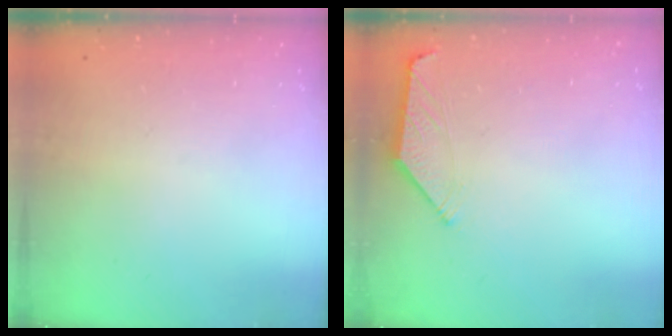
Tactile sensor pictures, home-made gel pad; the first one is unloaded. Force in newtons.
{"total": 1.4, "press": 1.3, "slide": 0.4}